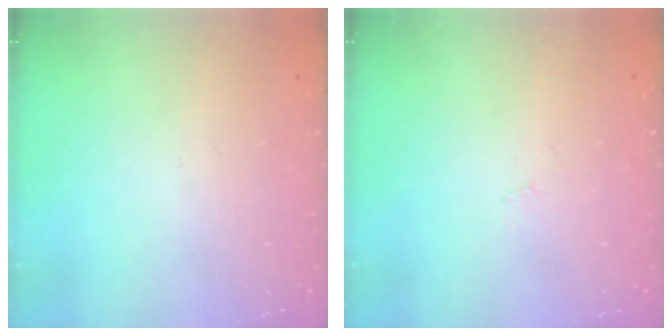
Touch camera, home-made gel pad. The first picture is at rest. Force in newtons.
{"total": 2.7, "press": 2.6, "slide": 0.4}